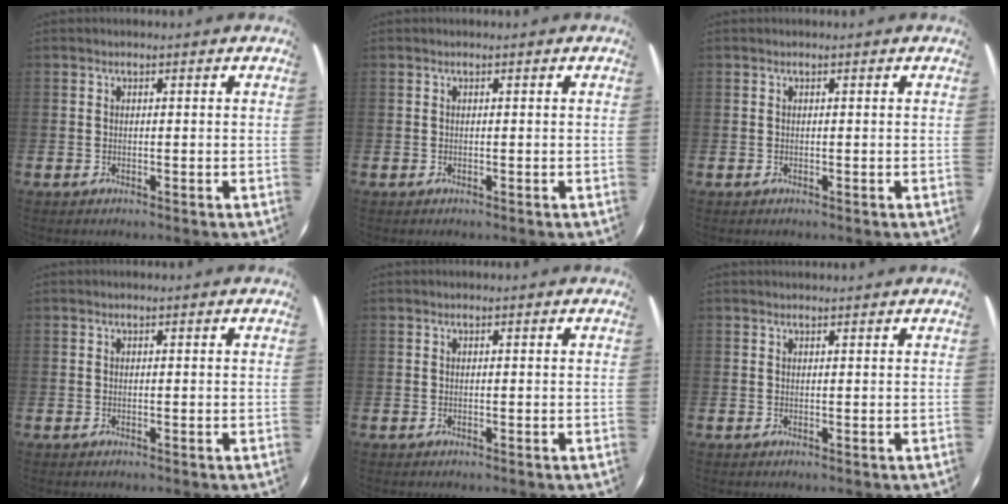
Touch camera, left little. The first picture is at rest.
{"total": 0.0}
{"total": 0.0}
{"total": 0.0}
{"total": 0.0}
{"total": 0.6, "force": [0.6, 0.0, 0.0], "torque": [0.008, -0.002, 0.010]}